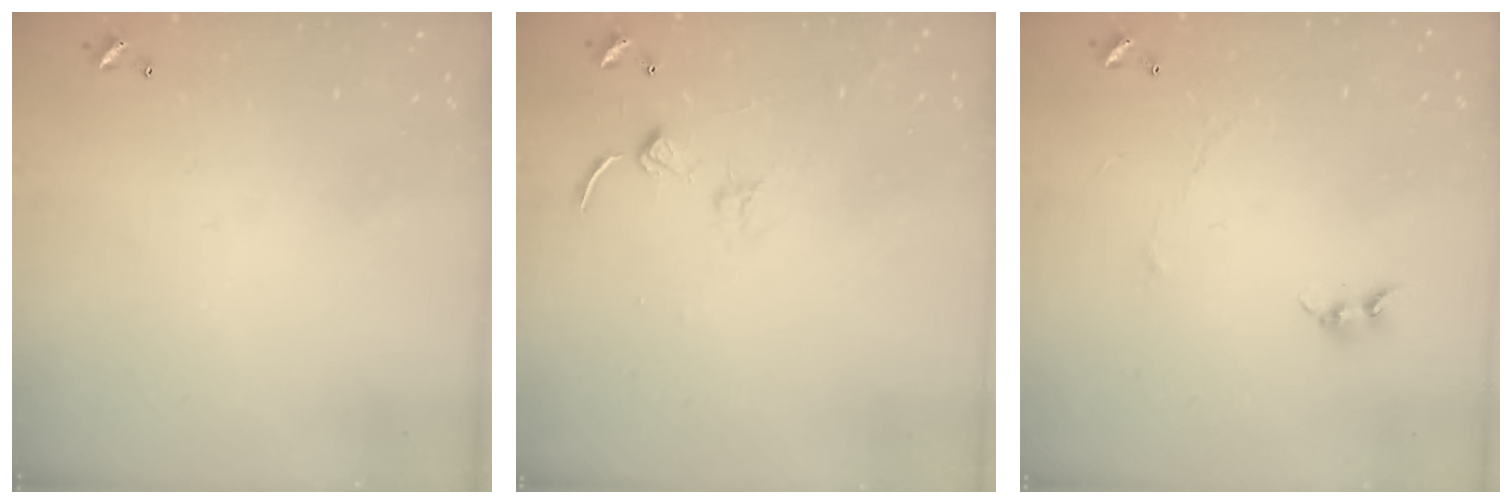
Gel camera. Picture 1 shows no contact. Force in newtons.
{"total": 1.4, "press": 1.3, "slide": 0.3}
{"total": 0.7, "press": 0.4, "slide": 0.6}